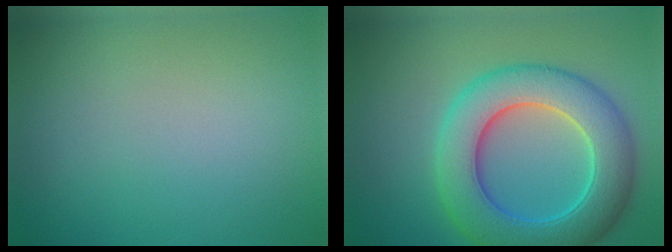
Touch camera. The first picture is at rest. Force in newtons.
{"total": 9.1, "press": 9.1, "slide": 0.4}